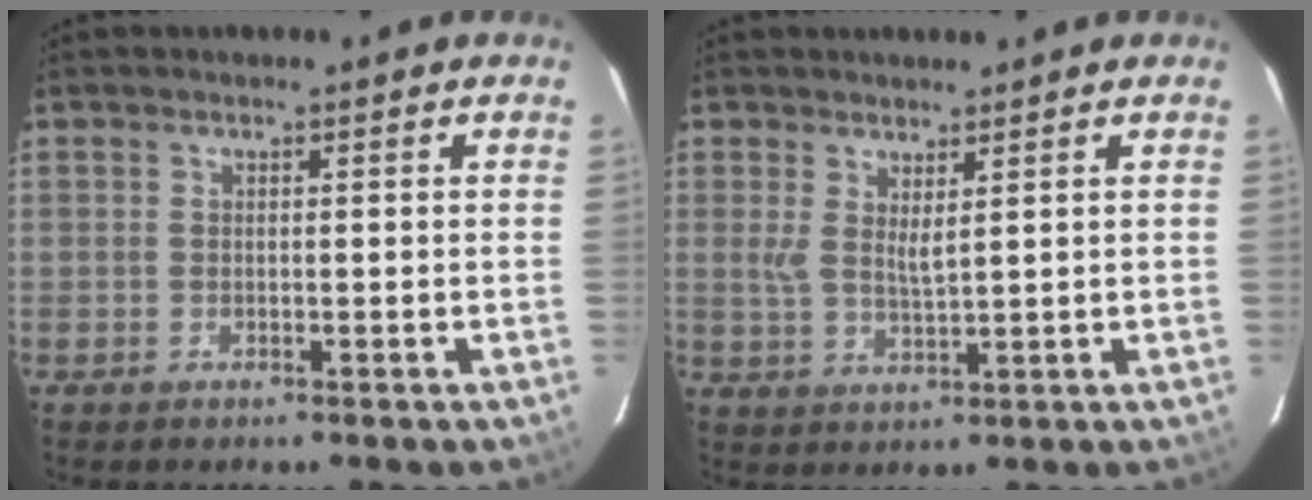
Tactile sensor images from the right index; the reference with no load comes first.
{"total": 3.6, "force": [1.9, 0.8, 2.9], "torque": [-0.055, -0.009, 0.034]}